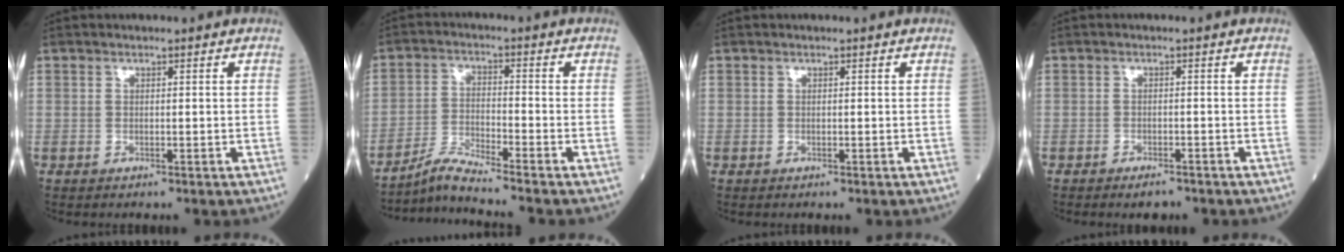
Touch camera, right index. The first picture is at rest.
{"total": 5.5, "force": [-5.1, -1.9, 1.3], "torque": [-0.036, -0.023, -0.099]}
{"total": 0.0}
{"total": 2.2, "force": [-1.8, 0.8, 1.1], "torque": [-0.018, -0.001, -0.023]}